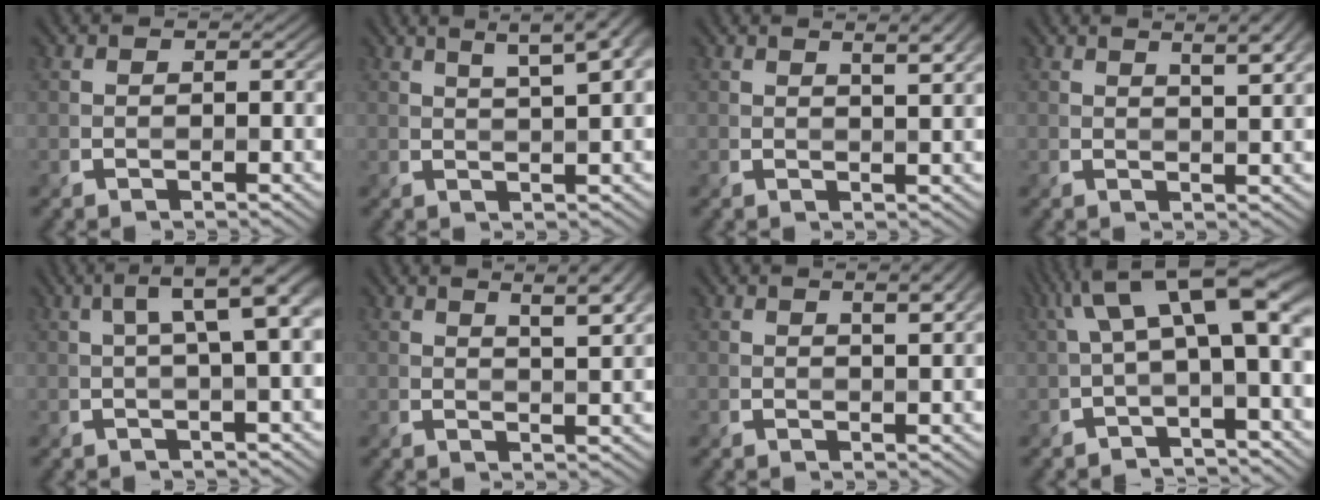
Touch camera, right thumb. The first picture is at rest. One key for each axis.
{"total": 8.6, "fx": 4.7, "fy": 2.3, "fz": 6.8, "tx": -0.083, "ty": 0.033, "tz": 0.049}
{"total": 3.7, "fx": 2.1, "fy": 0.8, "fz": 2.9, "tx": -0.045, "ty": 0.003, "tz": 0.033}
{"total": 4.7, "fx": 2.6, "fy": 1.1, "fz": 3.8, "tx": -0.059, "ty": 0.008, "tz": 0.037}
{"total": 7.7, "fx": 1.8, "fy": 1.8, "fz": 7.3, "tx": -0.089, "ty": 0.034, "tz": 0.024}
{"total": 5.9, "fx": 3.3, "fy": 1.4, "fz": 4.7, "tx": -0.067, "ty": 0.011, "tz": 0.048}
{"total": 3.1, "fx": 1.7, "fy": 0.7, "fz": 2.4, "tx": -0.038, "ty": 0.002, "tz": 0.026}
{"total": 9.1, "fx": 1.4, "fy": 2.6, "fz": 8.6, "tx": -0.146, "ty": 0.019, "tz": 0.022}